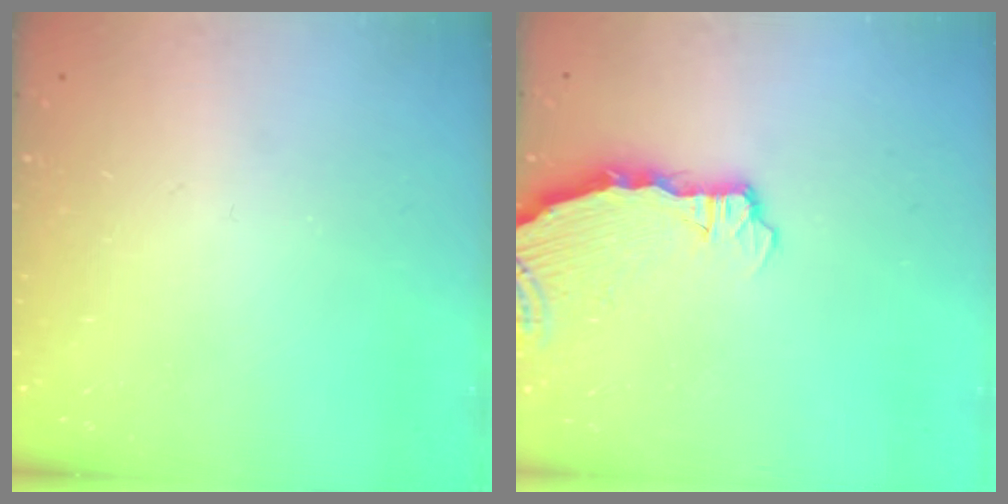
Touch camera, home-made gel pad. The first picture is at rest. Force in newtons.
{"total": 5.2, "press": 4.9, "slide": 1.8}